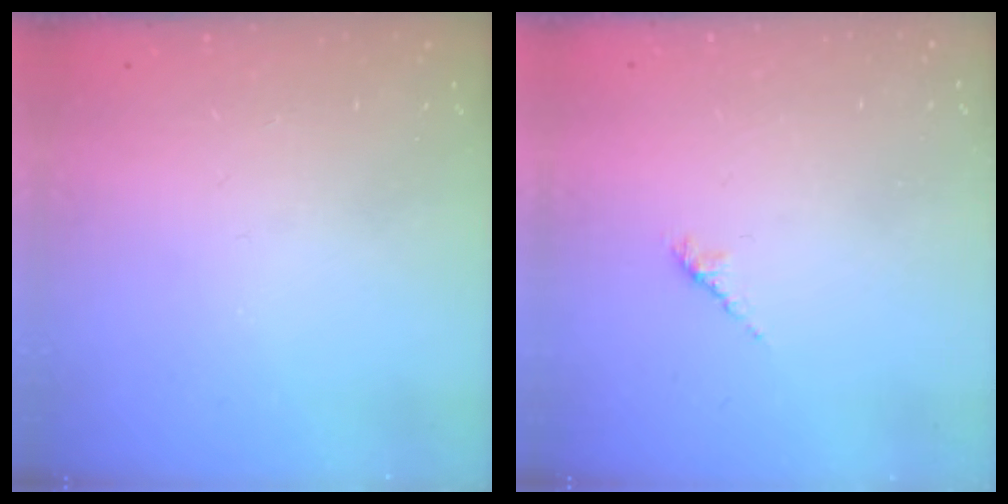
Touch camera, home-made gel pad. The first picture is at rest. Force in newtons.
{"total": 2.6, "press": 2.4, "slide": 0.7}